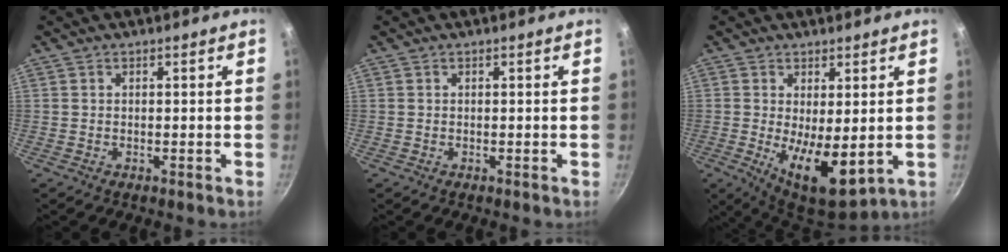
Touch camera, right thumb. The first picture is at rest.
{"total": 0.0}
{"total": 11.1, "force": [-0.6, 4.6, 10.1], "torque": [-0.145, -0.025, 0.003]}